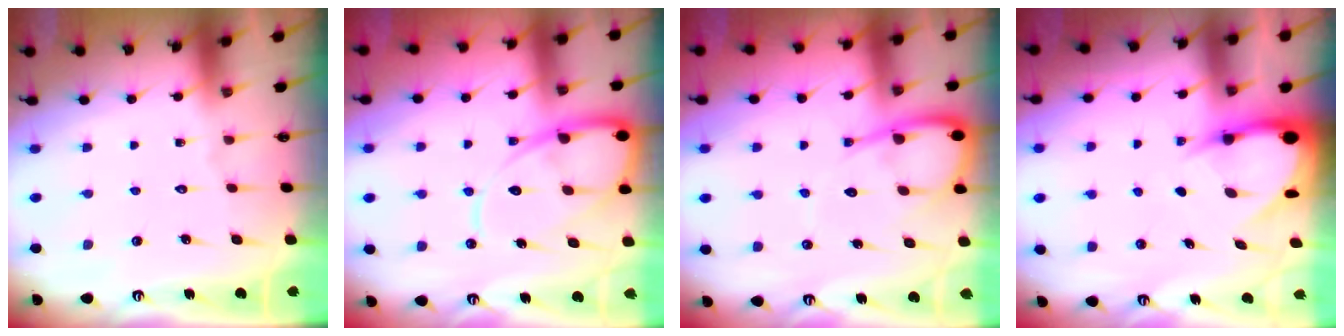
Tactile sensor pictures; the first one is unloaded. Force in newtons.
{"total": 12.5, "press": 12.5, "slide": 1.2}
{"total": 9.0, "press": 9.0, "slide": 1.0}
{"total": 5.2, "press": 5.1, "slide": 0.7}